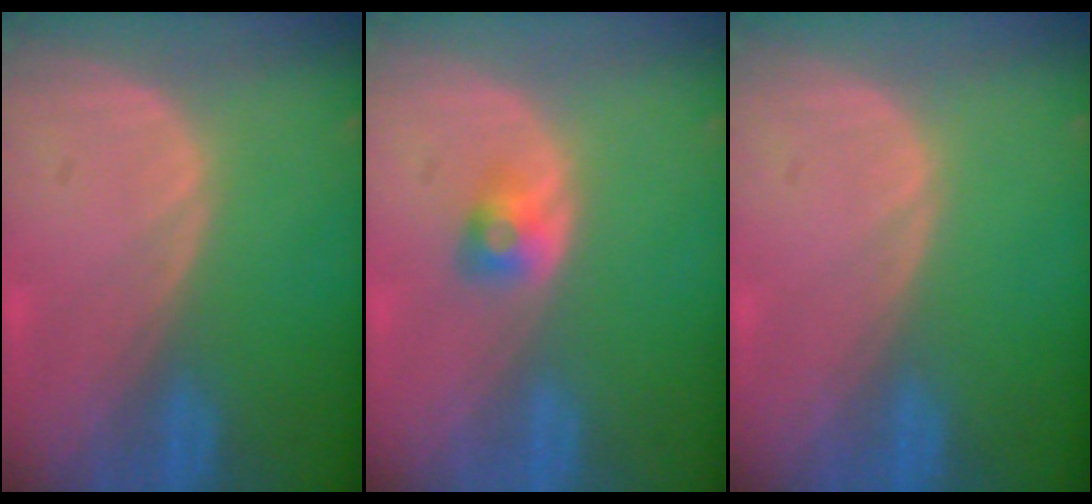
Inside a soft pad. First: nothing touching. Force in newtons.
{"total": 2.6, "press": 2.3, "slide": 1.2}
{"total": 0.0}